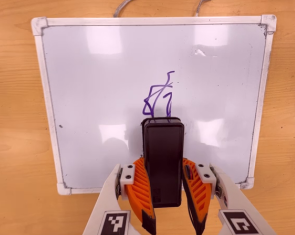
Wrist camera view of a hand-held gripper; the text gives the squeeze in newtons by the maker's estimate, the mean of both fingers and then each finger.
{"total": 11.2, "left": 9.8, "right": 12.5}